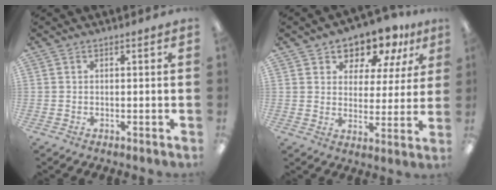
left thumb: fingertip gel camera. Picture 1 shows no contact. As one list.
[{"total": 10.1, "force": [8.6, 4.7, 2.3], "torque": [-0.051, -0.065, 0.161]}]